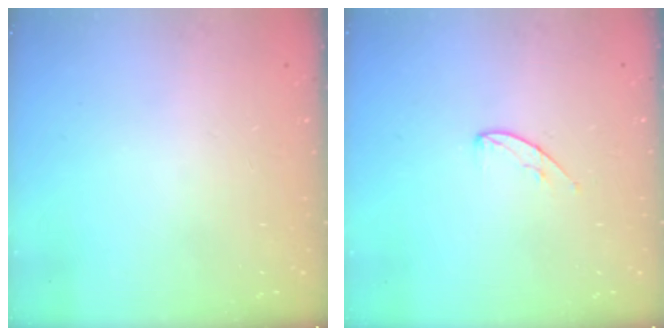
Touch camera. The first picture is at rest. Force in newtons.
{"total": 4.9, "press": 4.9, "slide": 0.5}